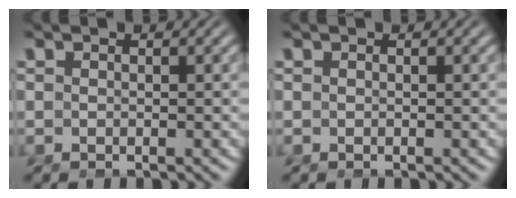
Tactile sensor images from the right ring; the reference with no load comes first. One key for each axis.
{"total": 0.0}